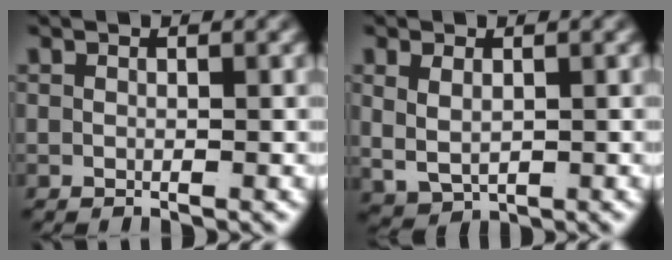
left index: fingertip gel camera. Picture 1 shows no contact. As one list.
[{"total": 4.4, "force": [0.2, 3.6, 2.5], "torque": [-0.066, -0.021, 0.018]}]